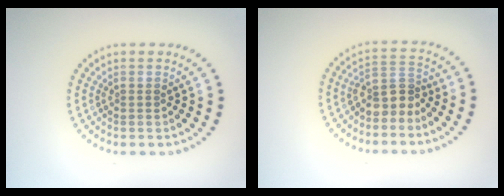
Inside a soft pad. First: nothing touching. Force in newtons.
{"total": 2.8, "press": 2.3, "slide": 1.6}